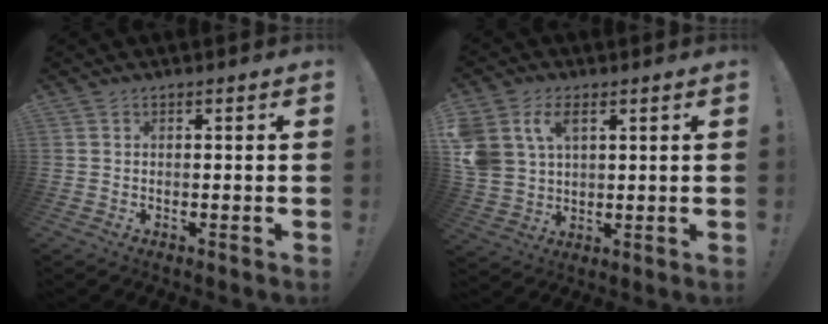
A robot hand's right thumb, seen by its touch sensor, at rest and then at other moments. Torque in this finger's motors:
{"motor_torque": [1.31, 1.95, 1.30, 0.44, 0.09]}